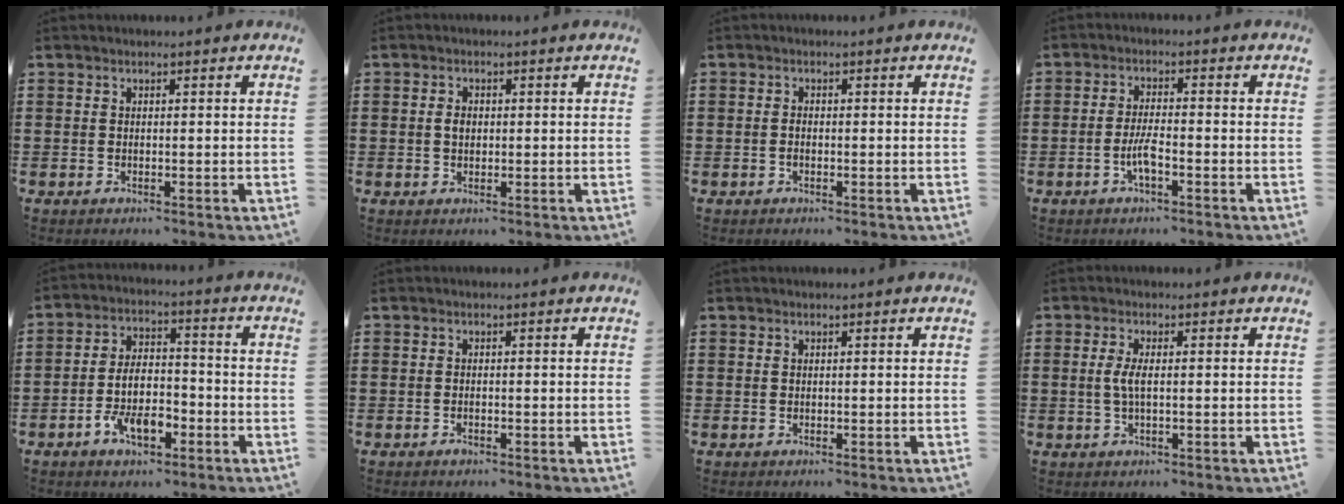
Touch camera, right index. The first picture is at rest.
{"total": 1.9, "force": [0.1, 1.2, 1.4], "torque": [-0.030, 0.006, 0.001]}
{"total": 0.8, "force": [-0.4, 0.4, 0.6], "torque": [-0.014, -0.004, -0.006]}
{"total": 3.8, "force": [-1.5, 0.6, 3.4], "torque": [-0.081, -0.008, -0.032]}
{"total": 7.1, "force": [-3.2, 3.5, 5.2], "torque": [-0.104, 0.011, -0.063]}
{"total": 0.6, "force": [-0.5, 0.1, 0.4], "torque": [-0.010, -0.006, -0.007]}
{"total": 0.0}
{"total": 3.0, "force": [0.0, 0.7, 2.9], "torque": [-0.069, -0.007, -0.007]}